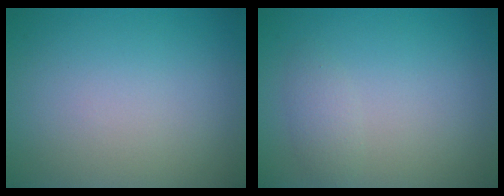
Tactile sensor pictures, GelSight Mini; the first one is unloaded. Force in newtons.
{"total": 1.3, "press": 1.3, "slide": 0.1}